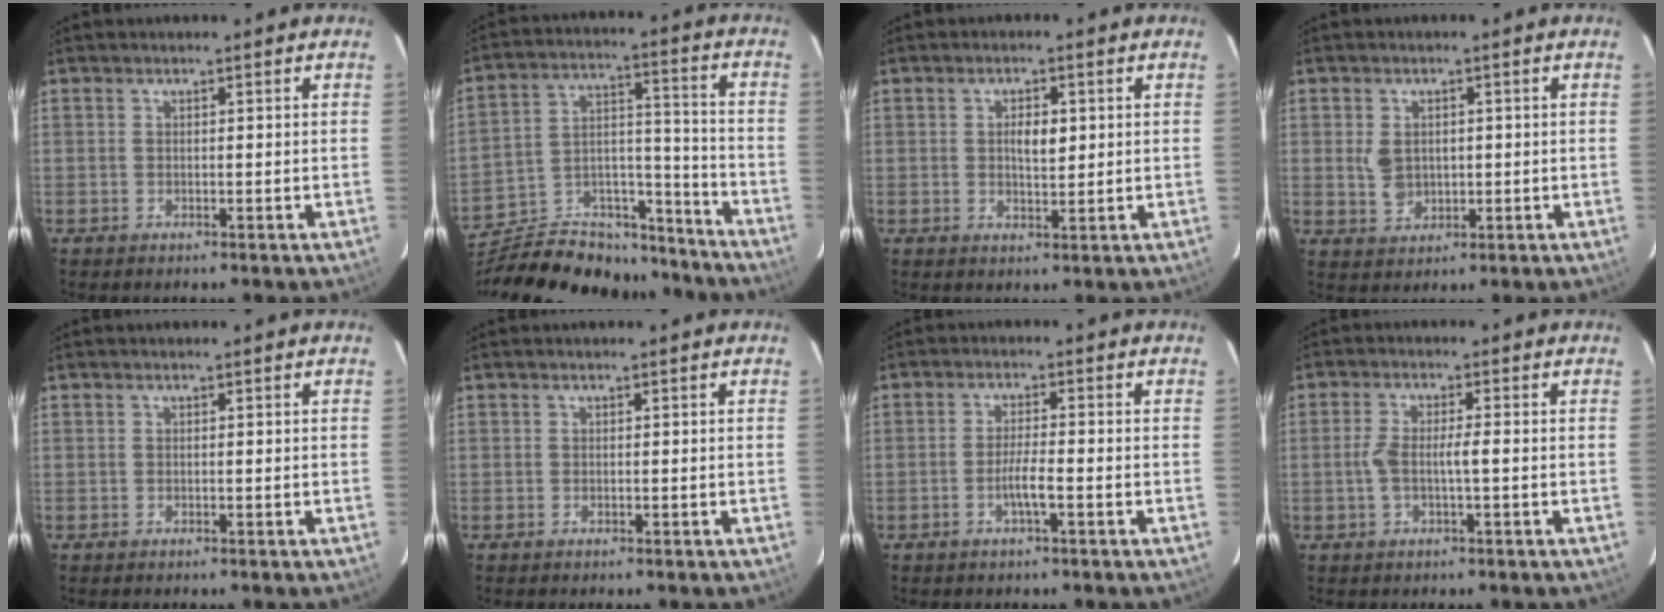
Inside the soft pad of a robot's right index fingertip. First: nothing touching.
{"total": 21.5, "force": [-20.2, 5.3, 5.1], "torque": [-0.111, 0.029, -0.310]}
{"total": 3.4, "force": [0.6, 1.3, 3.1], "torque": [-0.052, -0.001, 0.010]}
{"total": 4.0, "force": [0.3, 3.0, 2.6], "torque": [-0.054, 0.004, 0.016]}
{"total": 0.0}
{"total": 0.0}
{"total": 3.3, "force": [-1.3, 0.0, 3.0], "torque": [-0.057, -0.001, -0.027]}
{"total": 4.0, "force": [-0.5, 0.6, 3.9], "torque": [-0.086, 0.006, -0.008]}